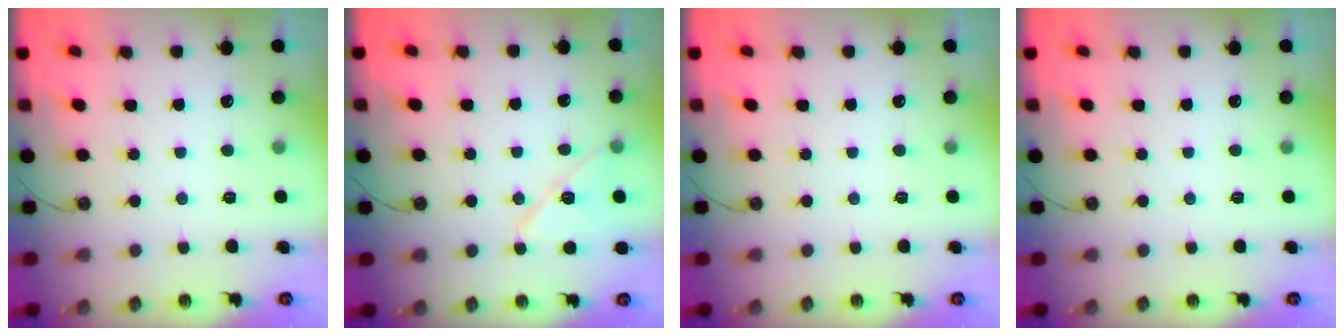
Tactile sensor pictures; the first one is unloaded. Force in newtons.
{"total": 11.1, "press": 11.1, "slide": 0.6}
{"total": 0.0}
{"total": 0.0}